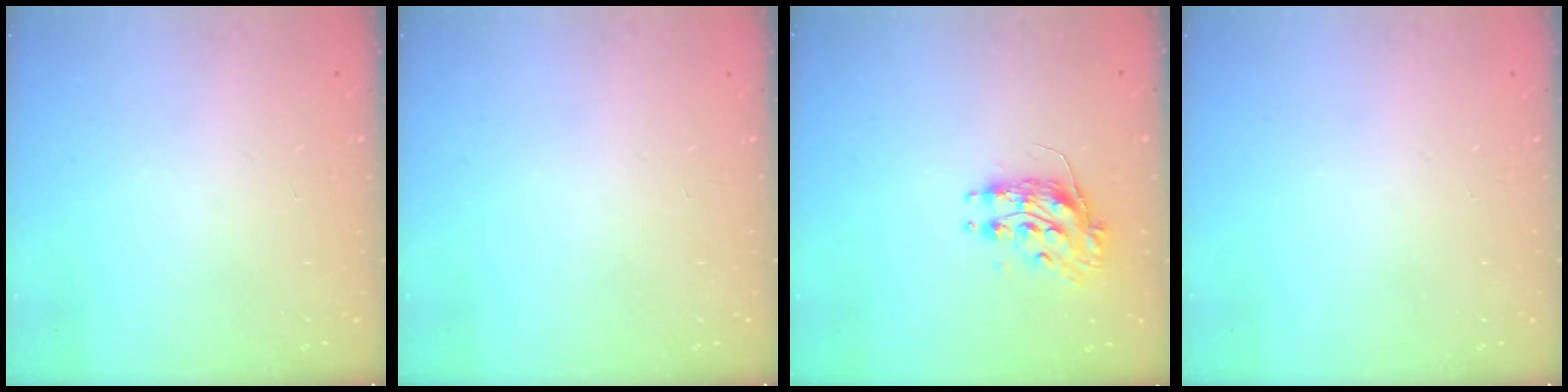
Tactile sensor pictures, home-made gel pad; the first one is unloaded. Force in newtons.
{"total": 0.0}
{"total": 8.3, "press": 8.3, "slide": 0.2}
{"total": 0.0}